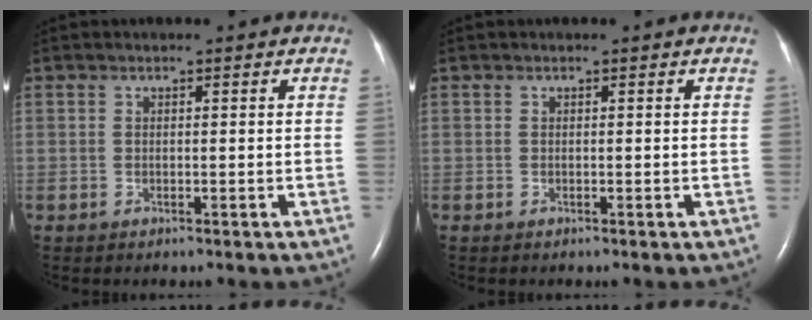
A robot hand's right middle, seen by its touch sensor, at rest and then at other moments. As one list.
[{"total": 0.0}]